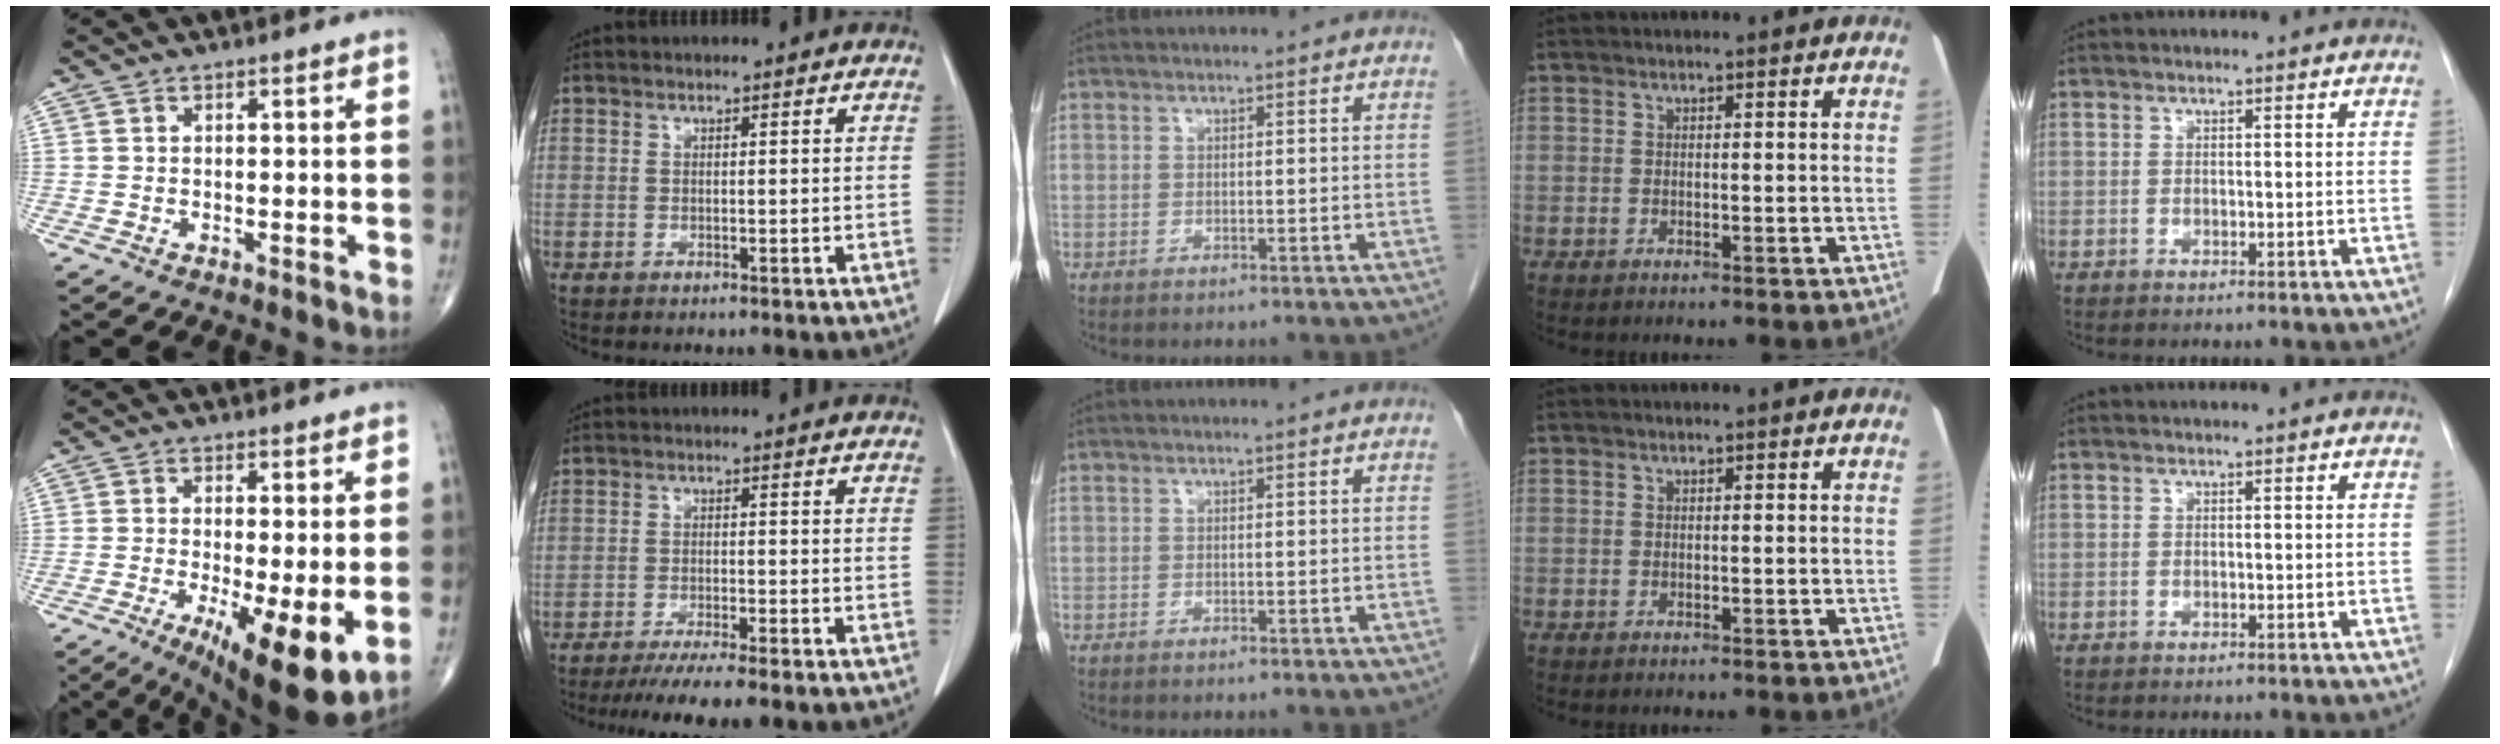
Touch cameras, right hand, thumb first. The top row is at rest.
{"thumb": {"total": 13.0, "force": [-3.5, 3.3, 12.1], "torque": [-0.181, -0.027, -0.046]}, "index": {"total": 9.2, "force": [-7.6, 0.1, 5.2], "torque": [-0.069, -0.019, -0.118]}}